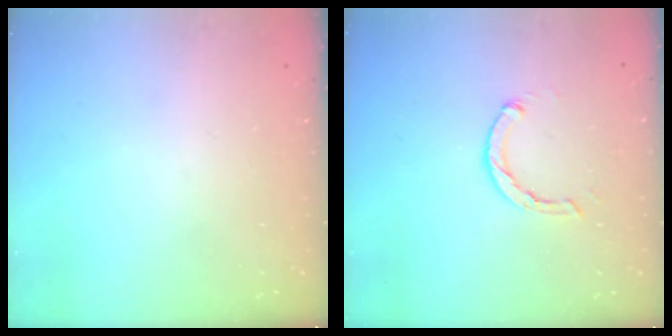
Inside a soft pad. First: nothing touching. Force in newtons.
{"total": 2.1, "press": 2.1, "slide": 0.3}